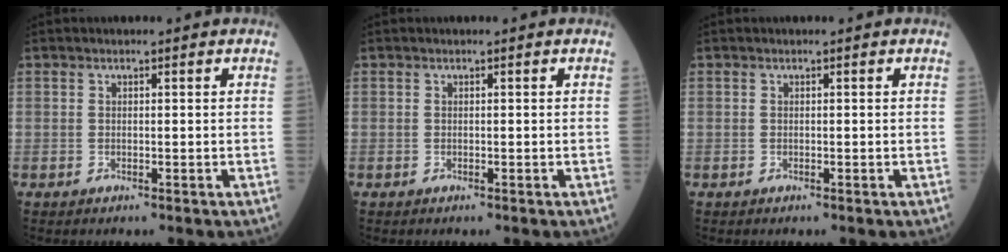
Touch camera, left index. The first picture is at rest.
{"total": 0.0}
{"total": 0.0}